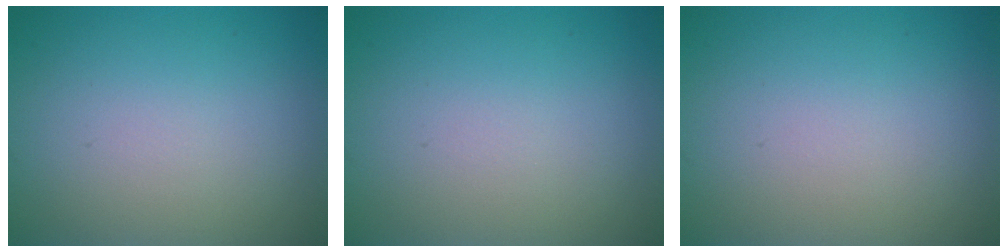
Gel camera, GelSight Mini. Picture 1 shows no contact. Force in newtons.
{"total": 0.0}
{"total": 0.0}